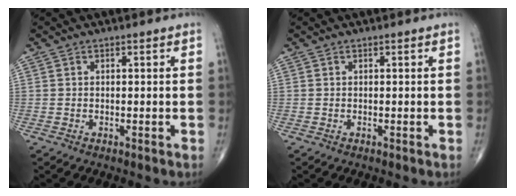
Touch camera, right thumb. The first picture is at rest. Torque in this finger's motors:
{"motor_torque": [0.00, 0.00, 0.00, 0.00, 0.01]}